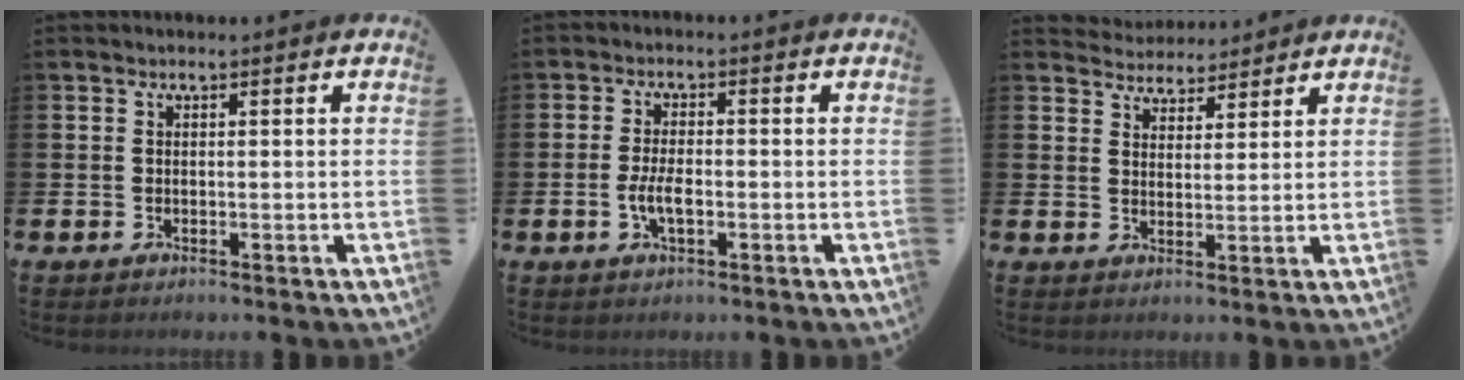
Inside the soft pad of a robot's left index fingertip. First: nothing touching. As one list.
[{"total": 3.5, "force": [-0.8, 1.4, 3.1], "torque": [-0.063, 0.001, -0.017]}, {"total": 4.1, "force": [3.9, 1.1, -0.5], "torque": [-0.004, -0.022, 0.071]}]